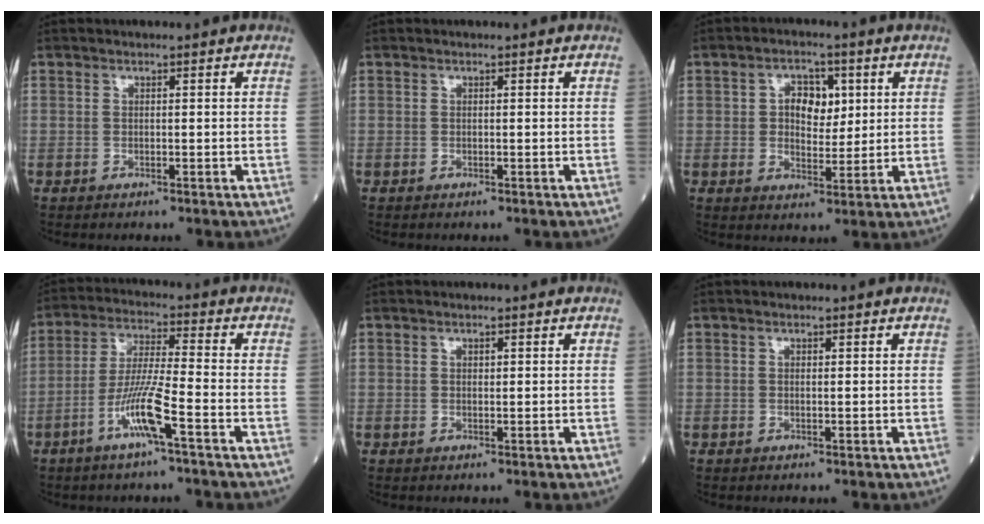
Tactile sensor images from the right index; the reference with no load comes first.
{"total": 0.0}
{"total": 5.9, "force": [1.6, 3.6, 4.3], "torque": [-0.067, 0.012, 0.028]}
{"total": 8.2, "force": [-4.0, -0.3, 7.2], "torque": [-0.143, -0.002, -0.081]}
{"total": 0.7, "force": [0.3, 0.3, 0.5], "torque": [-0.009, -0.001, 0.005]}
{"total": 0.0}